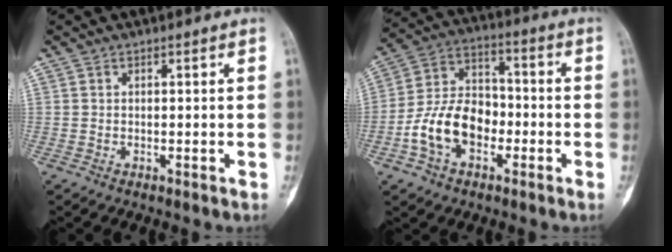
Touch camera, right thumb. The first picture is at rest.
{"total": 13.3, "force": [-4.2, 8.9, 8.9], "torque": [-0.152, 0.043, -0.082]}